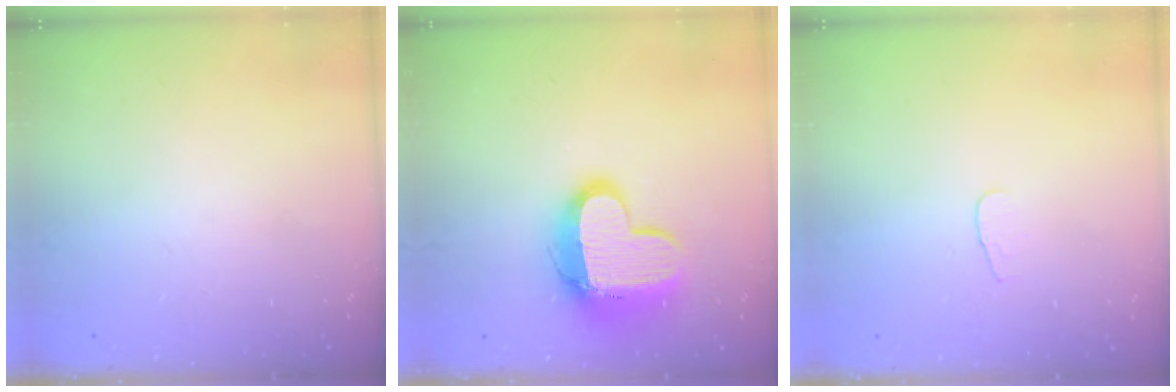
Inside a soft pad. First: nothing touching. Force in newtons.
{"total": 14.8, "press": 14.7, "slide": 1.2}
{"total": 2.8, "press": 2.8, "slide": 0.3}